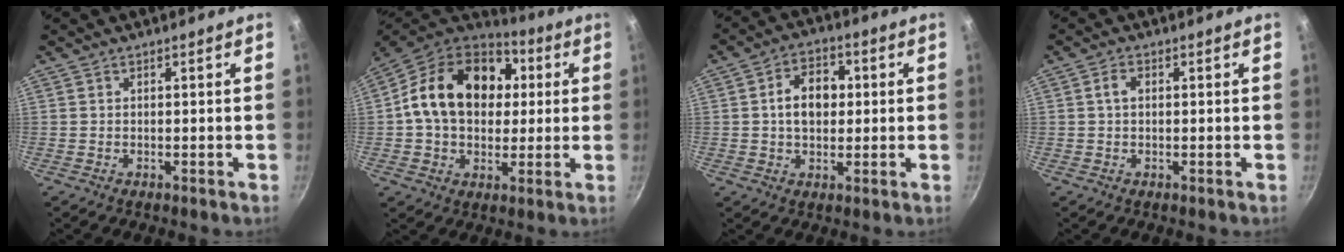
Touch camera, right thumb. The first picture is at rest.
{"total": 21.6, "force": [3.8, 16.0, 14.1], "torque": [-0.219, 0.022, 0.052]}
{"total": 8.8, "force": [0.9, 6.3, 6.1], "torque": [-0.067, 0.015, 0.006]}
{"total": 2.2, "force": [0.3, 1.5, 1.6], "torque": [-0.027, 0.006, 0.003]}